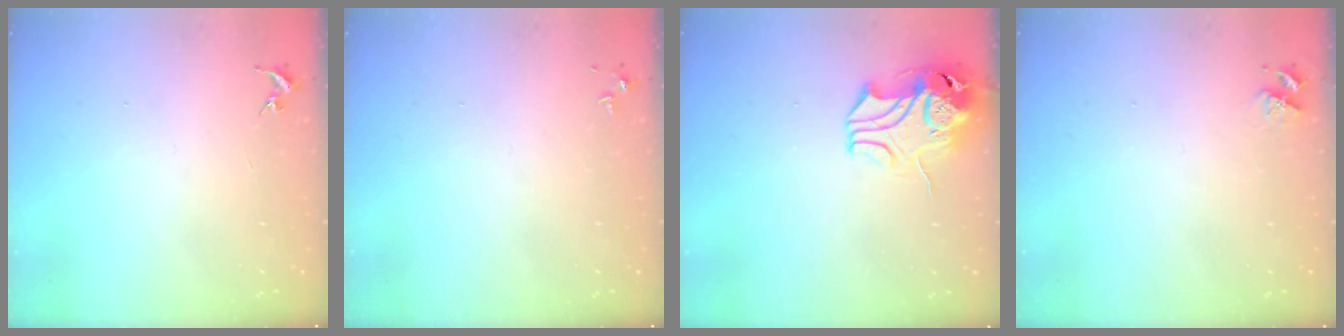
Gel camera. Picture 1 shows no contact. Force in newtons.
{"total": 3.1, "press": 3.1, "slide": 0.4}
{"total": 11.1, "press": 11.0, "slide": 1.9}
{"total": 3.5, "press": 3.5, "slide": 0.5}